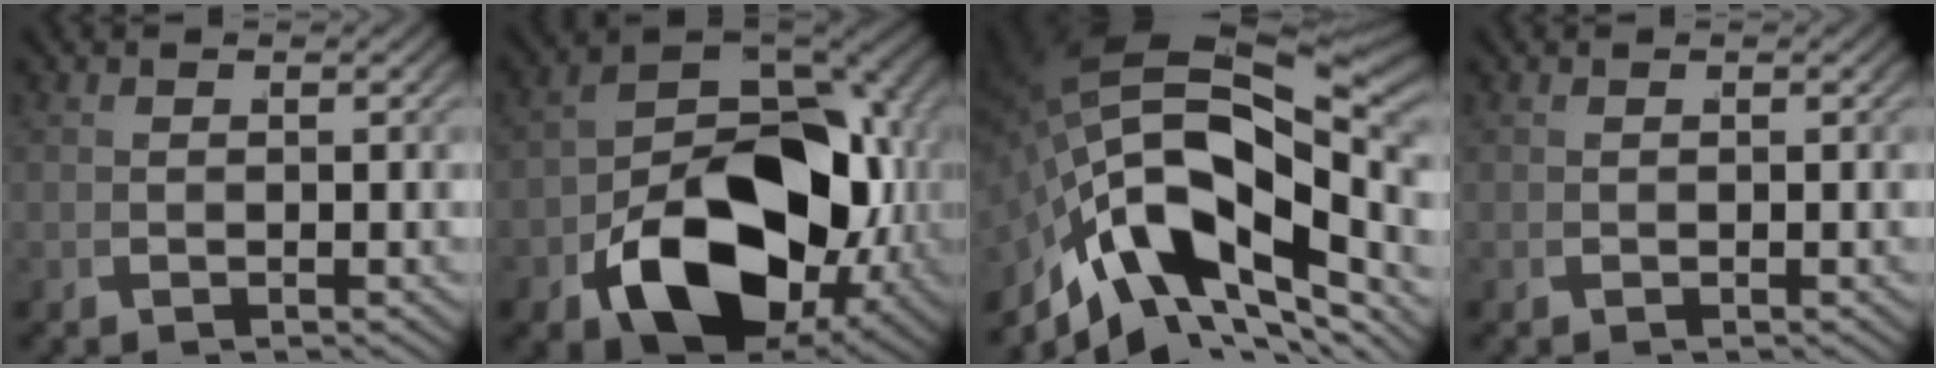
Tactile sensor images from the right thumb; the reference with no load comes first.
{"total": 18.0, "force": [-2.6, 10.7, 14.2], "torque": [-0.246, -0.034, -0.029]}
{"total": 17.3, "force": [0.2, 9.8, 14.3], "torque": [-0.269, -0.034, 0.017]}
{"total": 0.0}